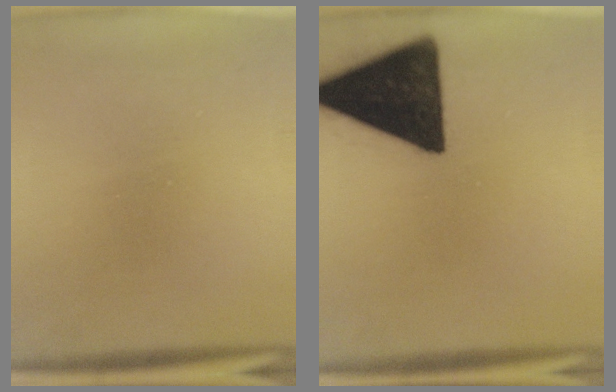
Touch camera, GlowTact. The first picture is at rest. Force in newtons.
{"total": 18.4}